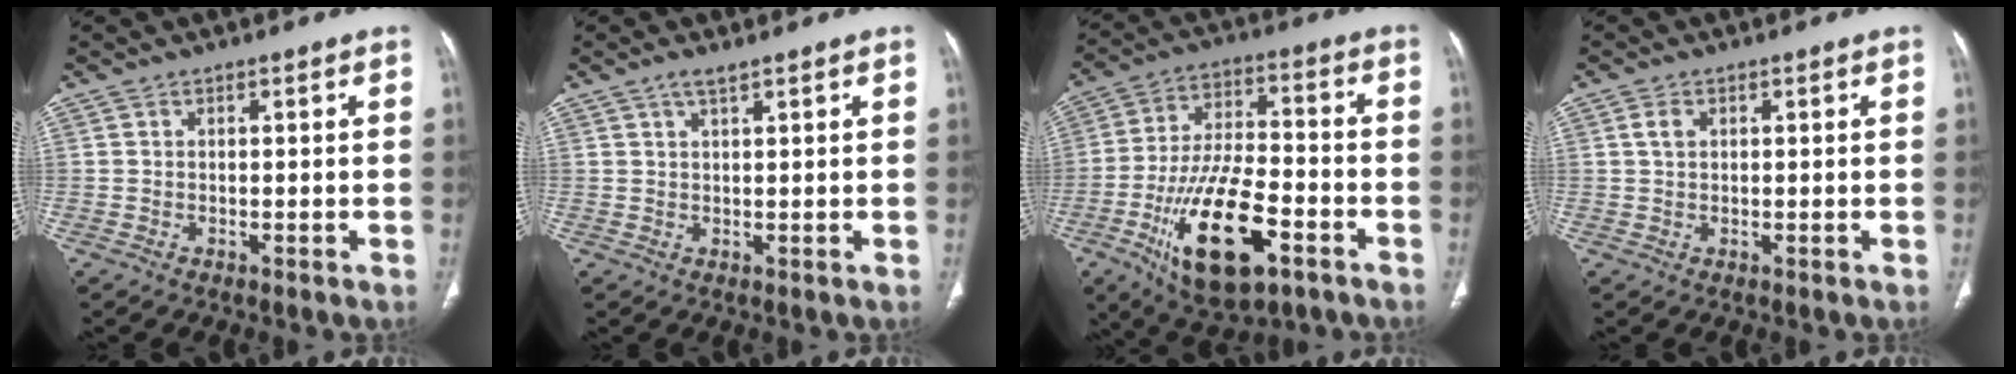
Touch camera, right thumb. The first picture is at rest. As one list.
[{"total": 1.8, "force": [1.2, 0.4, 1.3], "torque": [-0.028, -0.001, 0.025]}, {"total": 19.8, "force": [-8.5, 8.5, 15.7], "torque": [-0.277, 0.033, -0.135]}, {"total": 1.9, "force": [0.6, 1.2, 1.3], "torque": [-0.022, 0.004, 0.014]}]